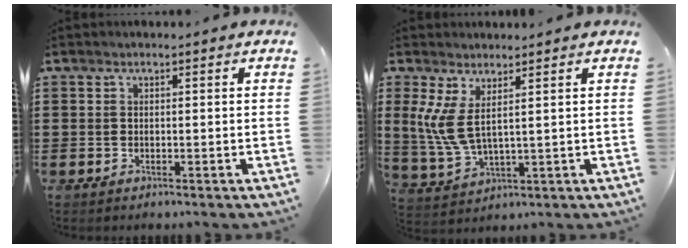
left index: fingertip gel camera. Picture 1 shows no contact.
{"total": 6.3, "force": [2.7, 2.1, 5.3], "torque": [-0.139, -0.016, 0.043]}